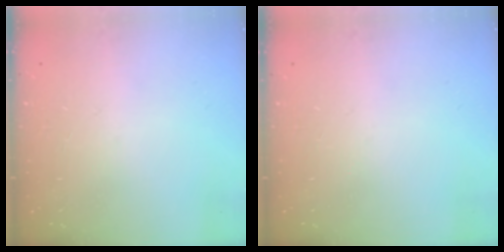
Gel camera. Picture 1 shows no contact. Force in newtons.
{"total": 0.0}